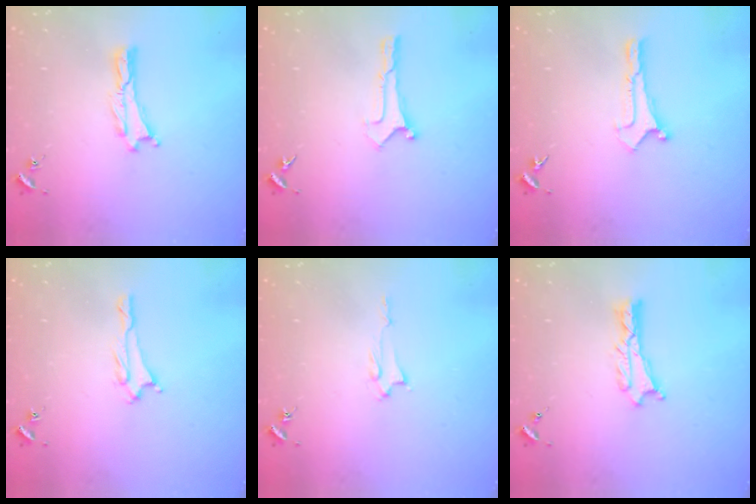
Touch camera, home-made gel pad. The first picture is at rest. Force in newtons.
{"total": 0.0}
{"total": 0.0}
{"total": 1.6, "press": 1.6, "slide": 0.1}
{"total": 1.3, "press": 1.3, "slide": 0.2}
{"total": 0.7, "press": 0.7, "slide": 0.1}